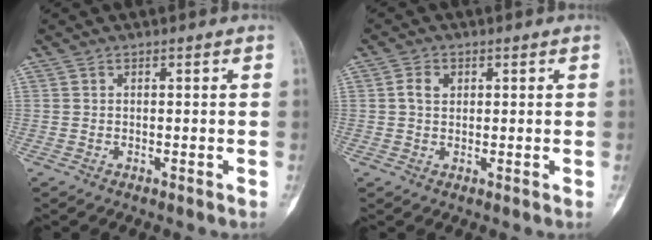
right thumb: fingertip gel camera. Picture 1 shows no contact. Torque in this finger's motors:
{"motor_torque": [0.52, 0.44, 0.13, -0.24, 0.00]}